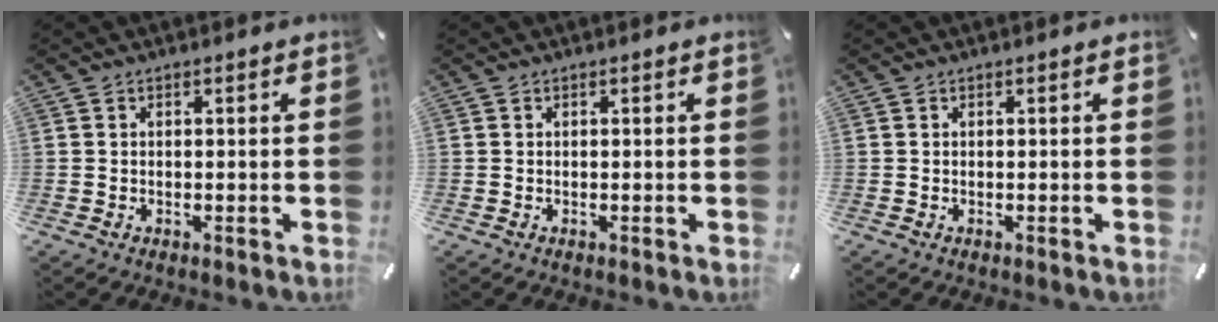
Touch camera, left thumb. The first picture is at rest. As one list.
[{"total": 0.0}, {"total": 0.0}]